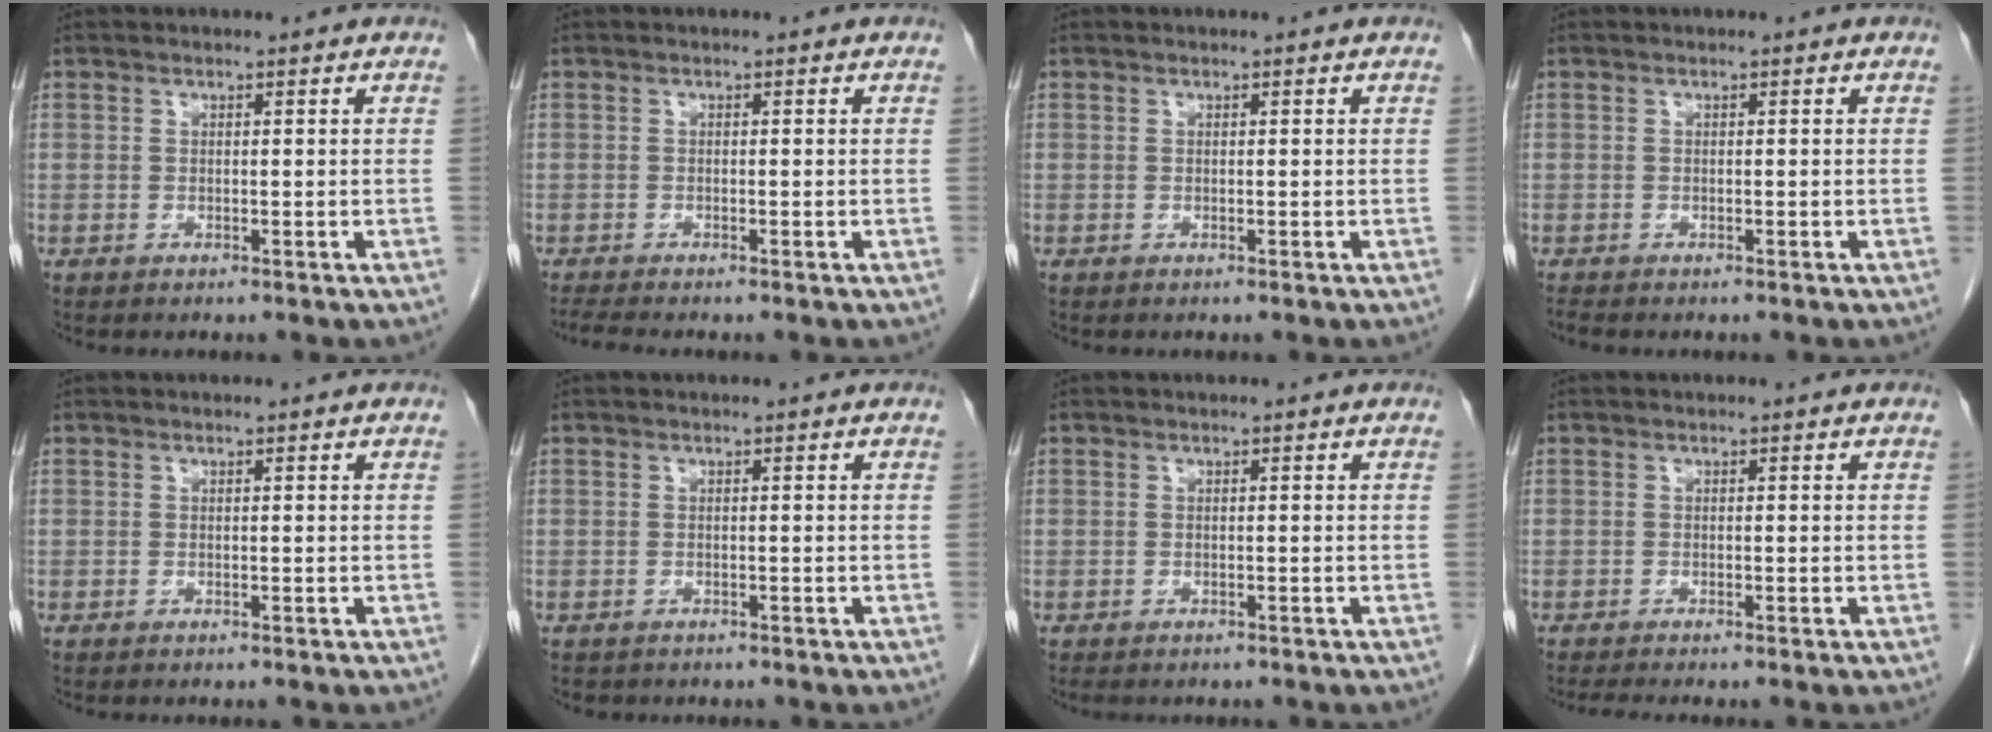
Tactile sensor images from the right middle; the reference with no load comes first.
{"total": 1.9, "force": [-1.7, -0.4, 0.6], "torque": [-0.020, -0.008, -0.035]}
{"total": 0.0}
{"total": 0.6, "force": [-0.6, -0.1, 0.1], "torque": [-0.012, -0.004, -0.014]}
{"total": 0.0}
{"total": 1.3, "force": [-1.0, 0.8, 0.2], "torque": [-0.014, -0.001, -0.013]}
{"total": 1.9, "force": [-1.6, 0.8, 0.7], "torque": [-0.013, -0.004, -0.017]}
{"total": 1.5, "force": [-1.3, -0.3, 0.7], "torque": [-0.019, -0.005, -0.026]}